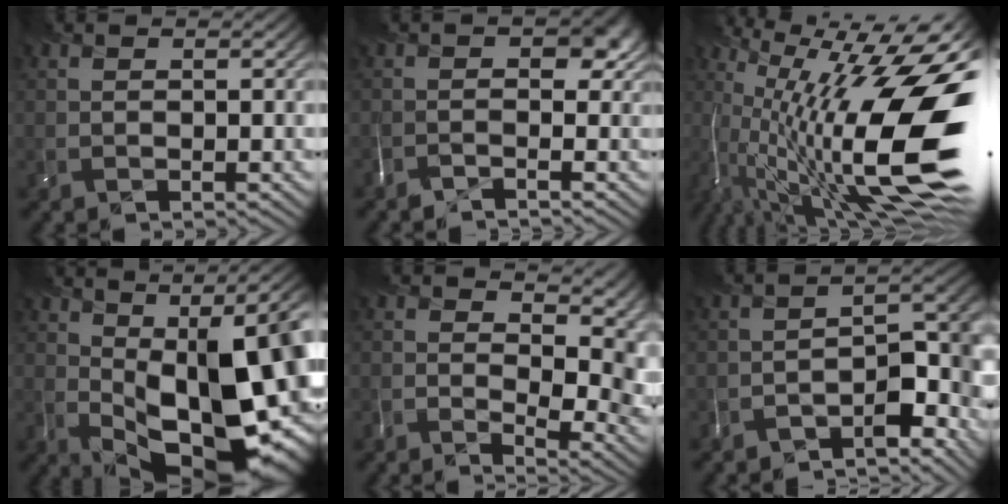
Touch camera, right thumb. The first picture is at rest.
{"total": 2.1, "force": [-1.6, 0.4, 1.4], "torque": [-0.015, -0.003, -0.036]}
{"total": 20.1, "force": [-1.9, 5.8, 19.1], "torque": [-0.308, 0.008, -0.032]}
{"total": 16.0, "force": [-0.3, 5.9, 14.9], "torque": [-0.214, -0.018, 0.020]}
{"total": 9.5, "force": [0.0, 4.5, 8.3], "torque": [-0.142, -0.026, 0.022]}
{"total": 7.7, "force": [-7.0, 0.8, 3.1], "torque": [-0.026, 0.008, -0.114]}